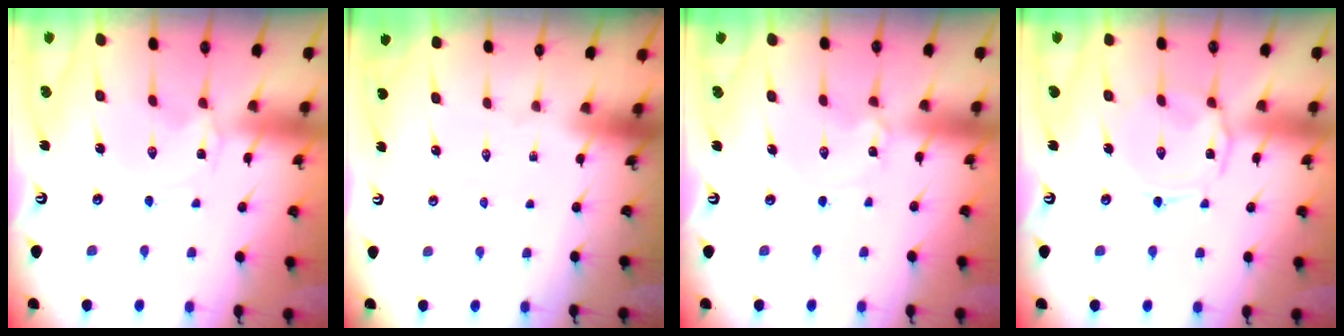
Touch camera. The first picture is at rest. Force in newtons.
{"total": 0.0}
{"total": 1.6, "press": 1.6, "slide": 0.1}
{"total": 2.9, "press": 2.9, "slide": 0.5}